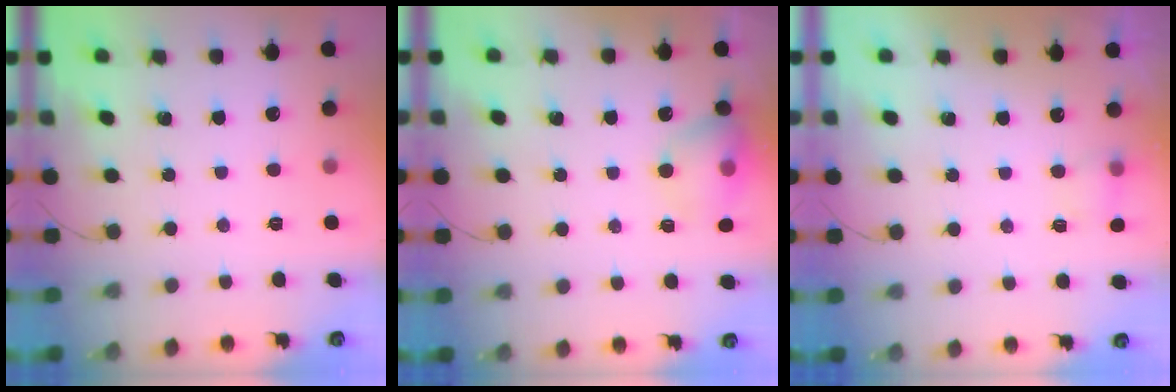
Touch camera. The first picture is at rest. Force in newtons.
{"total": 11.8, "press": 11.6, "slide": 1.8}
{"total": 4.8, "press": 4.5, "slide": 1.4}